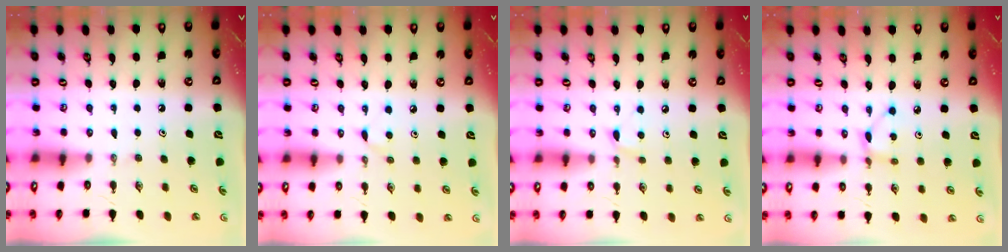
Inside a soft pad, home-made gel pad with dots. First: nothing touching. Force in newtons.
{"total": 4.5, "press": 4.5, "slide": 0.5}
{"total": 4.3, "press": 4.3, "slide": 0.5}
{"total": 3.6, "press": 3.6, "slide": 0.3}